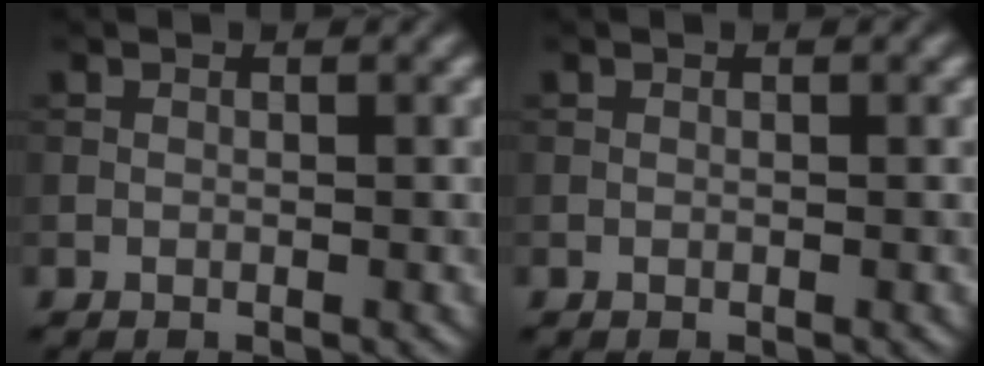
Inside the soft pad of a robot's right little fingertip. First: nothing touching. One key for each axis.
{"total": 0.0}